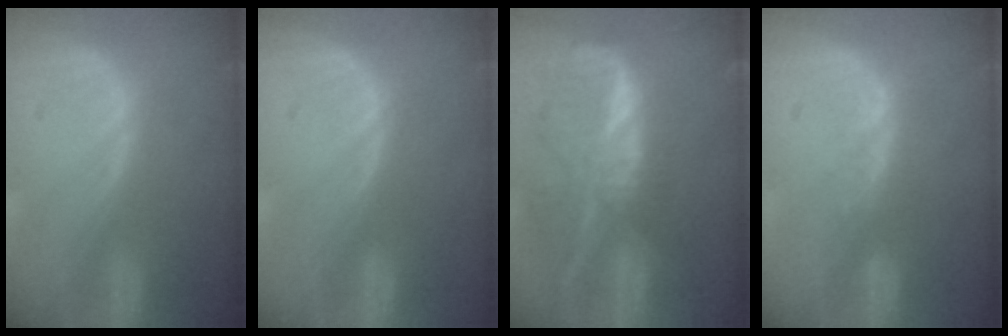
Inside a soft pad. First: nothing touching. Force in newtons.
{"total": 0.0}
{"total": 9.4, "press": 8.3, "slide": 4.6}
{"total": 2.5, "press": 1.9, "slide": 1.5}